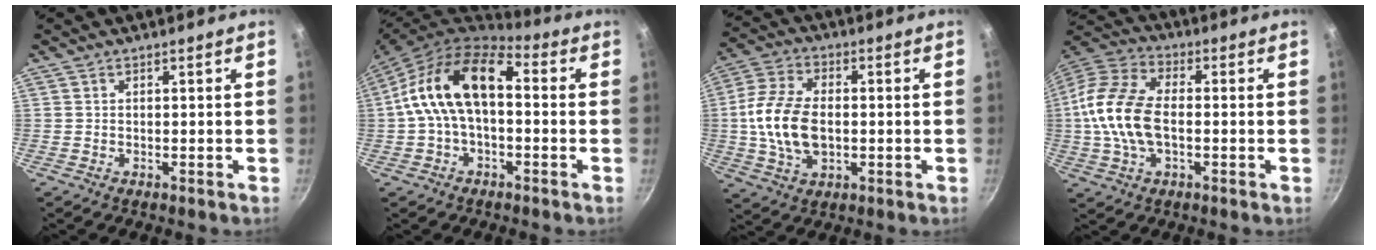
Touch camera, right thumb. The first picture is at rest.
{"total": 14.7, "force": [0.6, 8.5, 12.0], "torque": [-0.199, 0.041, -0.006]}
{"total": 13.3, "force": [-0.5, 8.3, 10.4], "torque": [-0.195, 0.014, -0.016]}
{"total": 15.3, "force": [-0.9, 8.9, 12.4], "torque": [-0.239, 0.030, -0.033]}